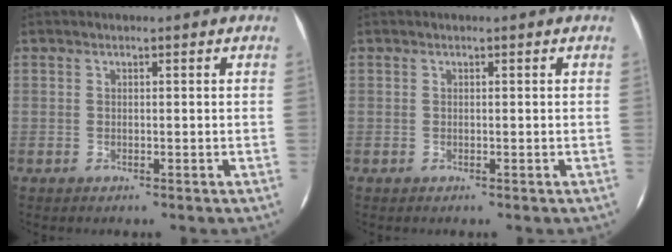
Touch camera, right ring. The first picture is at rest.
{"total": 0.0}